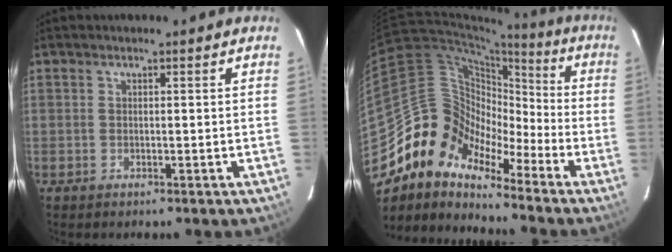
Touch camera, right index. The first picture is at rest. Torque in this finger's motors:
{"motor_torque": [1.09, -1.05, 0.34, -0.04]}